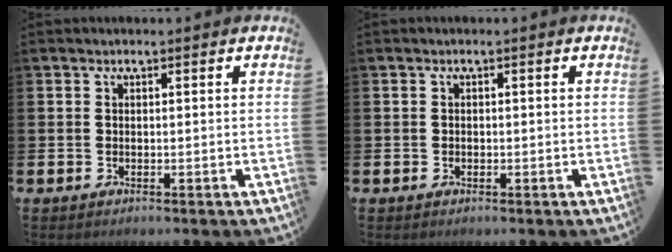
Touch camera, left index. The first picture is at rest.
{"total": 0.5, "force": [-0.1, 0.5, 0.1], "torque": [-0.008, 0.007, -0.003]}